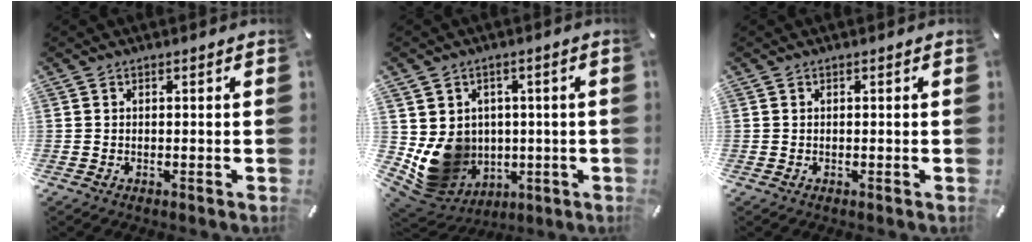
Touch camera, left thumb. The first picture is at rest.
{"total": 11.9, "force": [-0.4, 11.2, 3.9], "torque": [-0.089, -0.013, 0.006]}
{"total": 0.0}